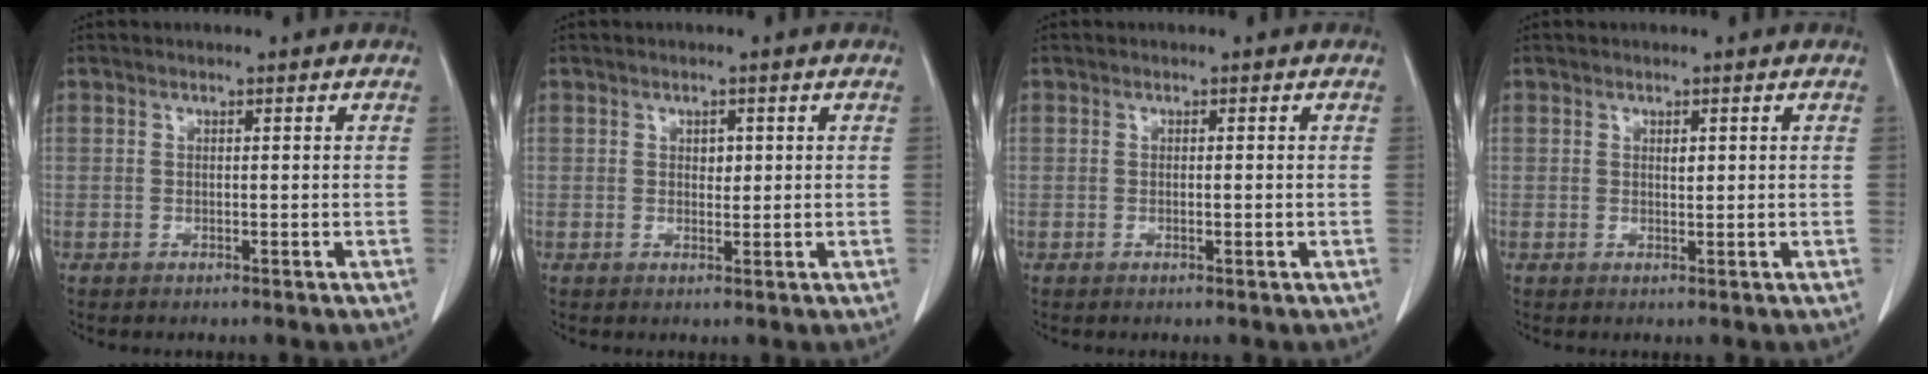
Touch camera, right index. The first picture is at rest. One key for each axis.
{"total": 1.4, "fx": 0.4, "fy": 0.9, "fz": 0.9, "tx": -0.009, "ty": -0.001, "tz": 0.005}
{"total": 0.6, "fx": -0.2, "fy": 0.0, "fz": 0.6, "tx": -0.009, "ty": -0.002, "tz": -0.002}
{"total": 0.8, "fx": 0.3, "fy": 0.4, "fz": 0.7, "tx": -0.011, "ty": -0.002, "tz": 0.005}